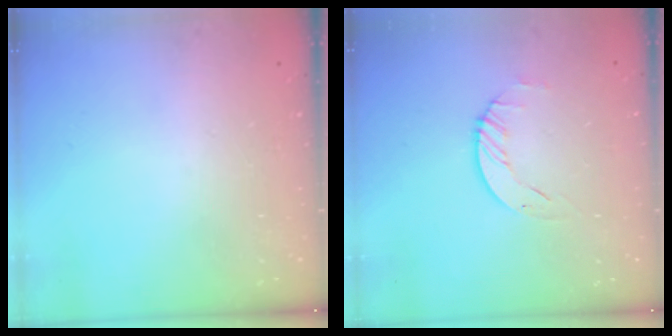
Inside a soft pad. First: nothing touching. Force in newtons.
{"total": 2.3, "press": 2.3, "slide": 0.3}